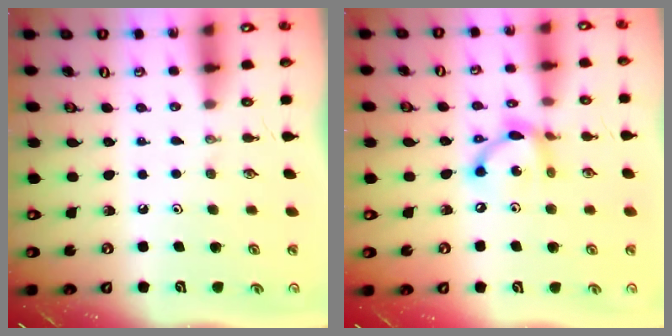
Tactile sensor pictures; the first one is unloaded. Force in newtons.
{"total": 11.8, "press": 11.7, "slide": 0.9}